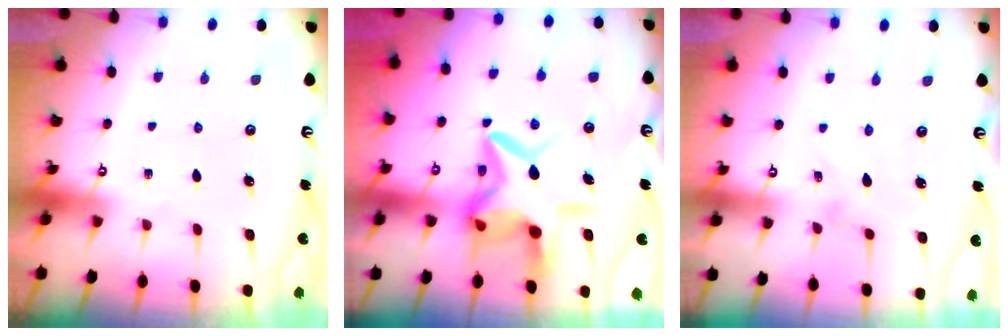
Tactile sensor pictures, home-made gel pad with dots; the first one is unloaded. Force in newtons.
{"total": 14.0, "press": 14.0, "slide": 1.2}
{"total": 0.6, "press": 0.5, "slide": 0.2}